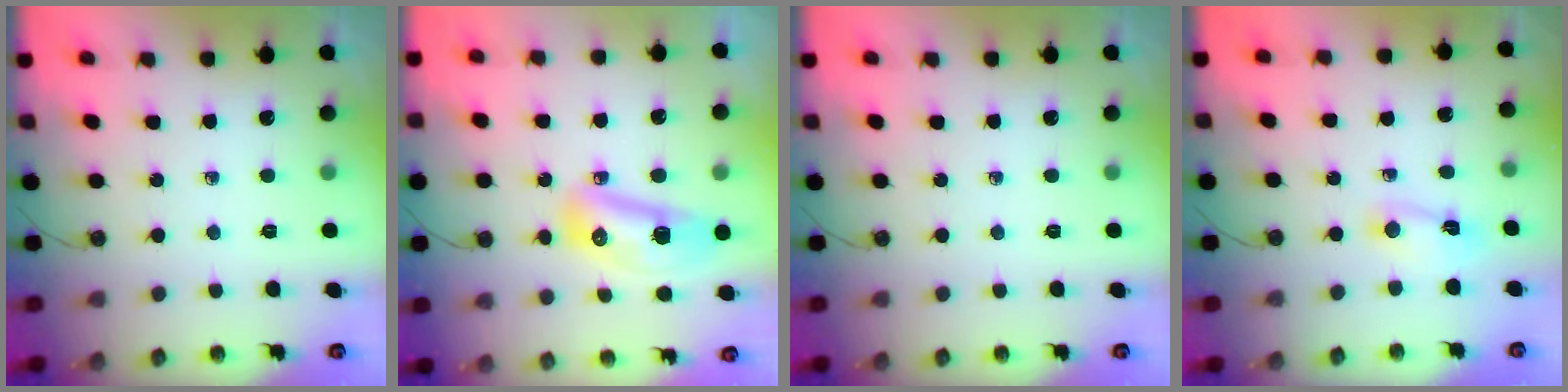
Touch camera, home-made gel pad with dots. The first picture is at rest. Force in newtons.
{"total": 12.4, "press": 12.3, "slide": 1.5}
{"total": 0.0}
{"total": 2.3, "press": 2.3, "slide": 0.3}